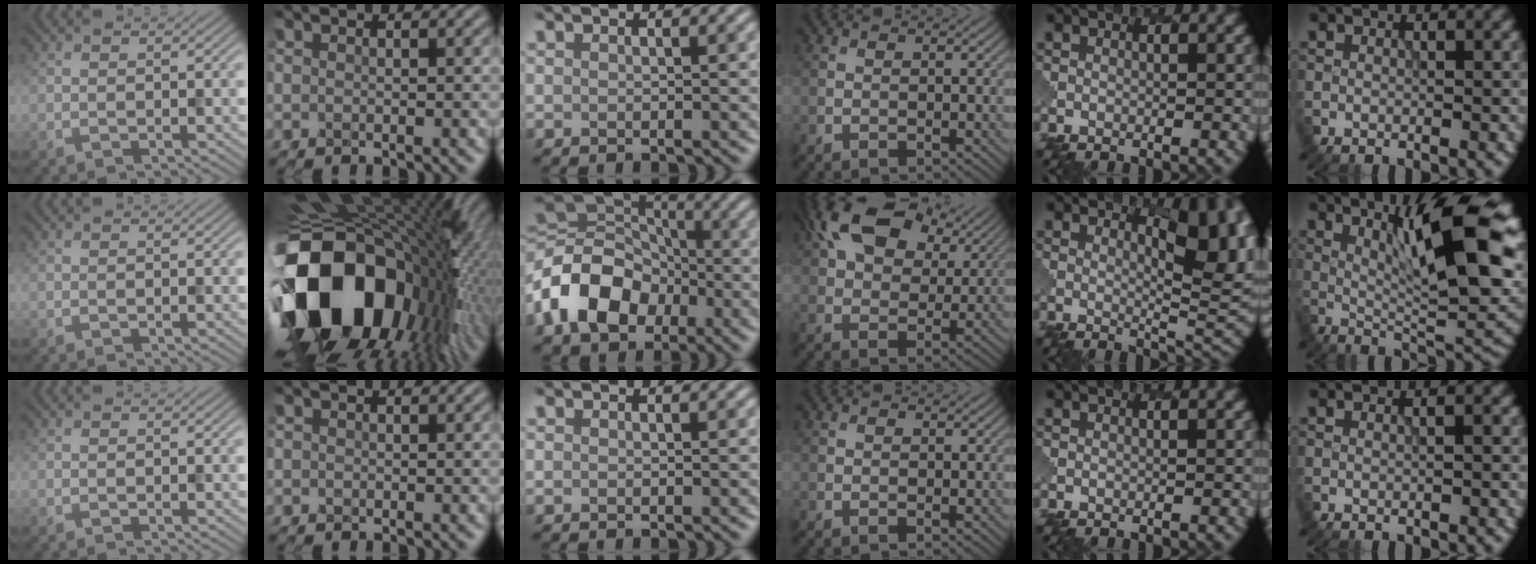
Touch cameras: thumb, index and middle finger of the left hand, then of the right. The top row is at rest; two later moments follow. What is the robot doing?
{"motion": "dispense", "object": "glue stick"}